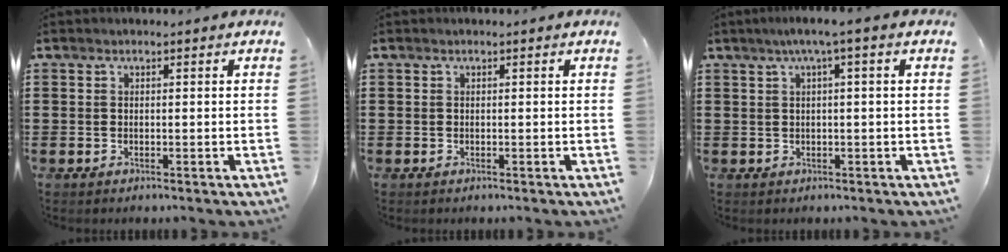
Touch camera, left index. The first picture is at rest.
{"total": 0.0}
{"total": 2.4, "force": [0.3, -0.2, 2.4], "torque": [-0.043, -0.001, 0.004]}